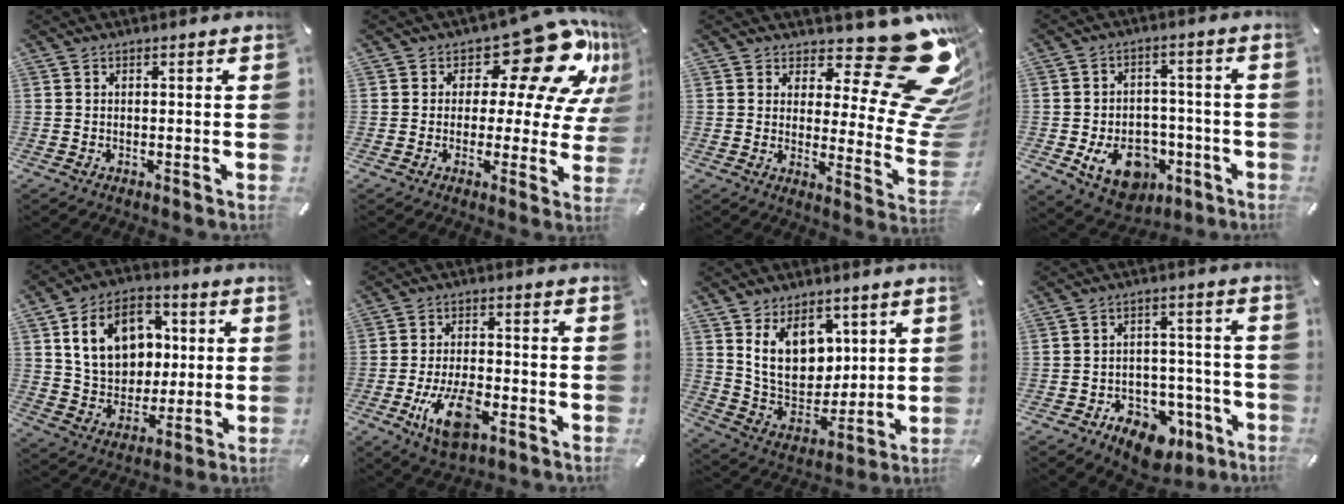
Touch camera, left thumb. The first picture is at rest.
{"total": 18.3, "force": [10.5, 8.3, 12.4], "torque": [-0.162, -0.081, 0.174]}
{"total": 23.9, "force": [14.0, 8.0, 17.6], "torque": [-0.206, -0.115, 0.237]}
{"total": 12.9, "force": [-4.6, 9.8, 7.0], "torque": [-0.106, 0.026, -0.073]}
{"total": 15.3, "force": [3.8, 12.4, 8.1], "torque": [-0.138, 0.006, 0.076]}
{"total": 10.9, "force": [-4.7, 5.5, 8.1], "torque": [-0.159, 0.010, -0.084]}
{"total": 14.5, "force": [6.0, 10.9, 7.5], "torque": [-0.146, -0.029, 0.120]}
{"total": 10.0, "force": [-5.9, 7.0, 4.1], "torque": [-0.044, 0.037, -0.092]}